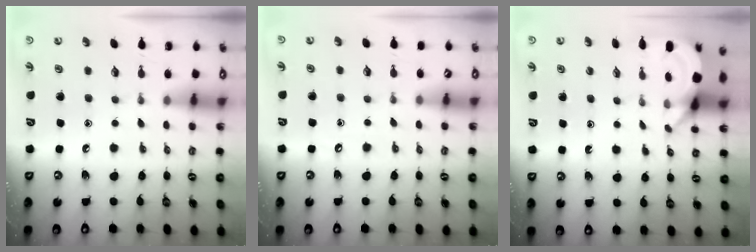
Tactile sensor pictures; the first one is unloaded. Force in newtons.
{"total": 2.6, "press": 2.6, "slide": 0.4}
{"total": 3.9, "press": 3.9, "slide": 0.2}